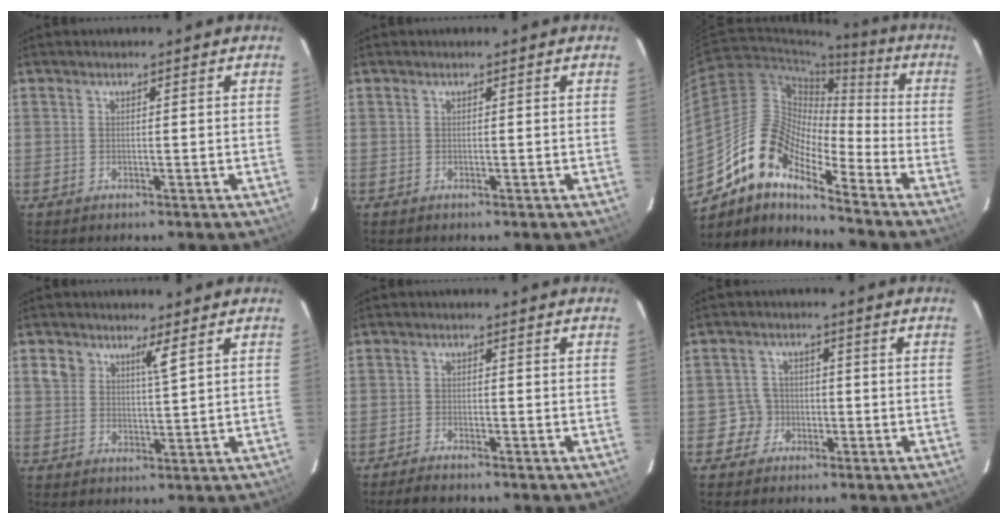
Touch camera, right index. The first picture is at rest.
{"total": 0.0}
{"total": 15.4, "force": [-11.6, 5.5, 8.7], "torque": [-0.139, 0.005, -0.235]}
{"total": 3.9, "force": [2.3, 1.9, 2.5], "torque": [-0.039, 0.002, 0.042]}
{"total": 3.3, "force": [-3.0, 0.3, 1.3], "torque": [-0.039, -0.009, -0.055]}
{"total": 4.1, "force": [-1.4, 3.8, -0.4], "torque": [0.012, 0.020, -0.025]}